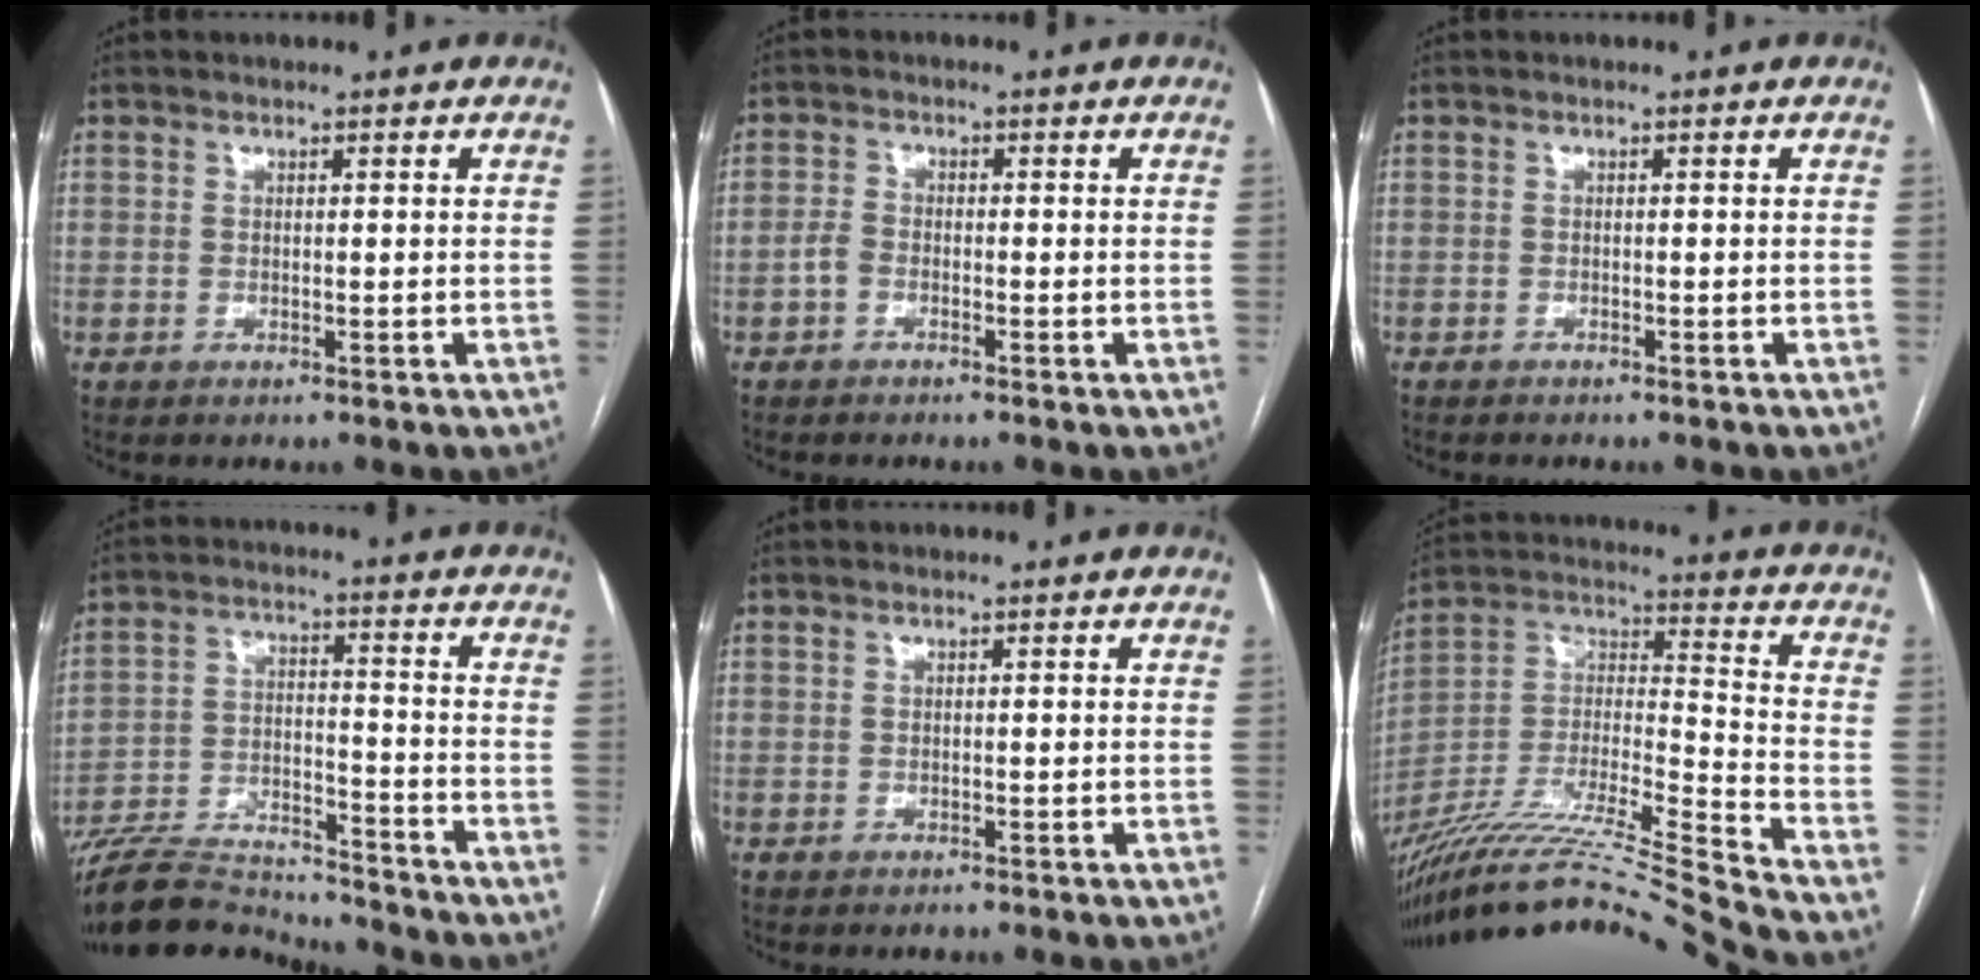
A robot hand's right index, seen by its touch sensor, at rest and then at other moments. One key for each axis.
{"total": 1.8, "fx": -1.2, "fy": 1.0, "fz": 1.0, "tx": -0.022, "ty": 0.004, "tz": -0.025}
{"total": 2.7, "fx": -2.4, "fy": 0.6, "fz": 1.1, "tx": -0.017, "ty": -0.004, "tz": -0.027}
{"total": 15.0, "fx": -14.5, "fy": 2.2, "fz": 3.4, "tx": -0.065, "ty": 0.009, "tz": -0.243}
{"total": 0.0}
{"total": 23.9, "fx": -21.0, "fy": -2.5, "fz": 11.2, "tx": -0.225, "ty": -0.021, "tz": -0.371}